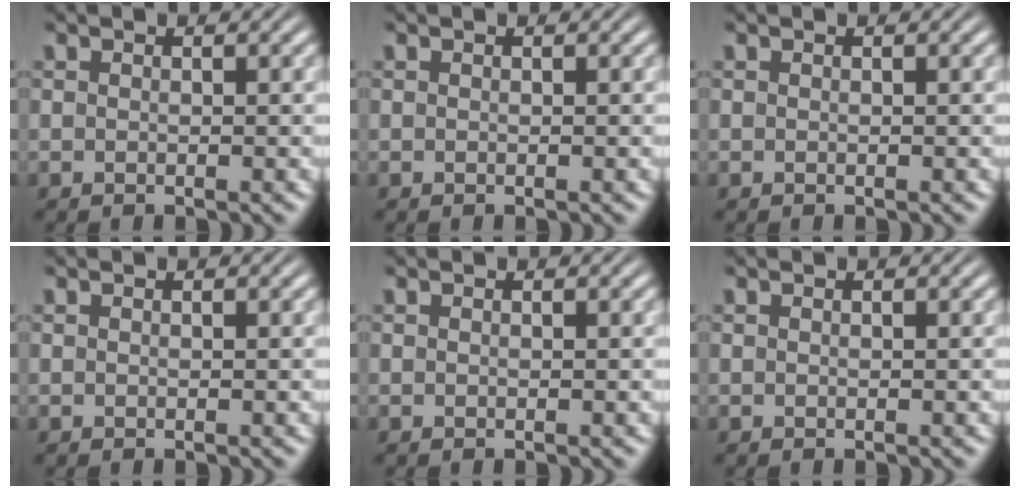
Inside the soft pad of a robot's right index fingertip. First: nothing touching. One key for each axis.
{"total": 0.0}
{"total": 0.0}
{"total": 0.0}
{"total": 0.0}
{"total": 0.0}